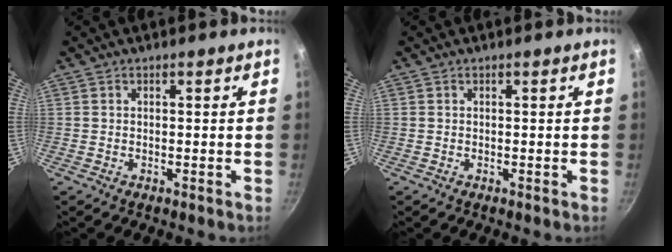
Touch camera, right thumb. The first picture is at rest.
{"total": 0.0}